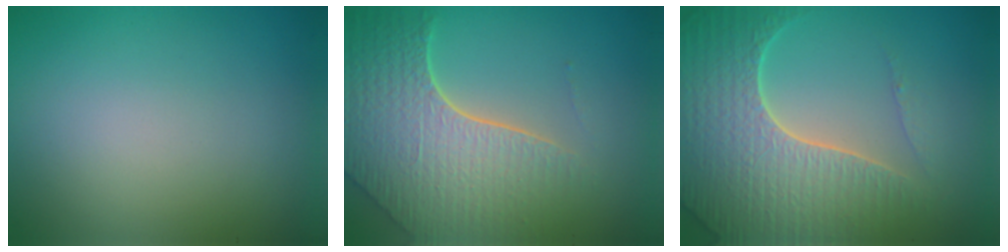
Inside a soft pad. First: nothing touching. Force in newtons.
{"total": 7.9, "press": 5.7, "slide": 5.5}
{"total": 7.1, "press": 6.9, "slide": 1.7}